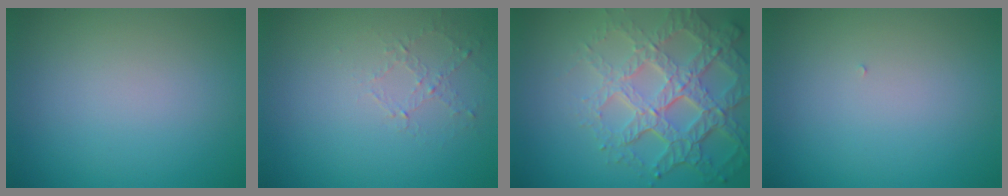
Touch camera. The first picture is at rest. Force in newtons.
{"total": 1.0, "press": 0.4, "slide": 0.9}
{"total": 7.7, "press": 5.3, "slide": 5.5}
{"total": 0.0}